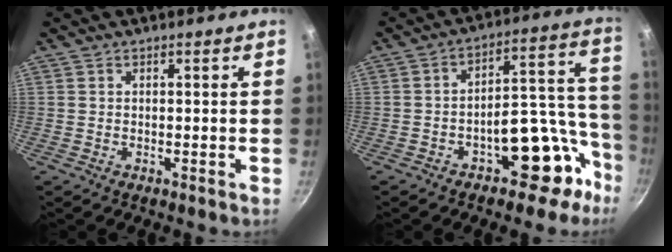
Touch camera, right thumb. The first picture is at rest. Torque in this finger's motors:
{"motor_torque": [3.28, 1.32, 1.24, -1.53, 0.15]}